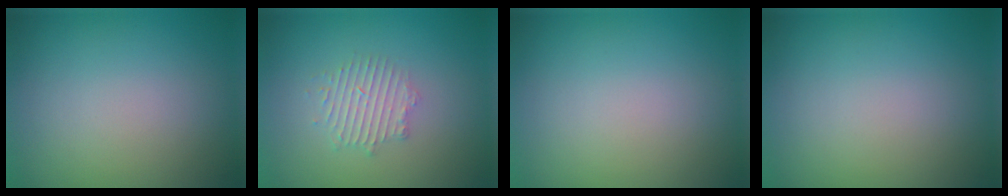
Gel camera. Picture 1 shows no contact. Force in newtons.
{"total": 2.4, "press": 2.4, "slide": 0.3}
{"total": 0.0}
{"total": 0.0}